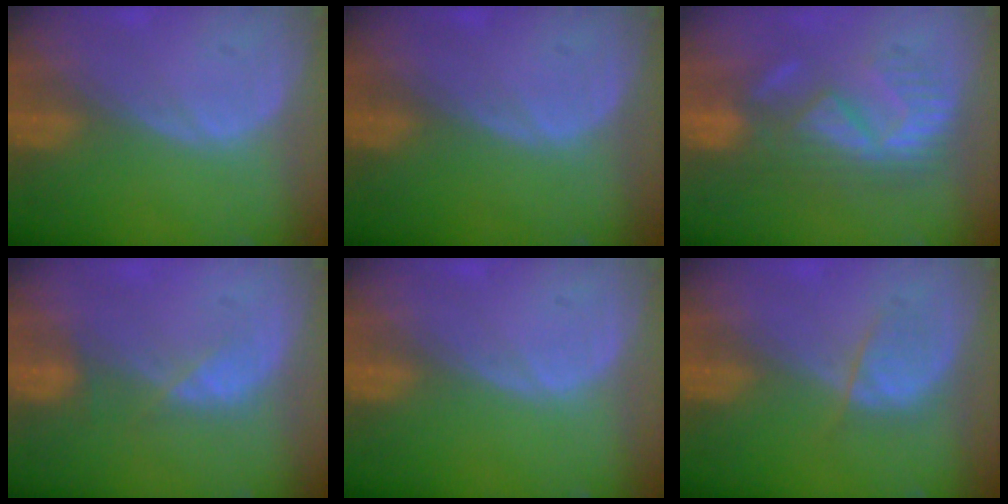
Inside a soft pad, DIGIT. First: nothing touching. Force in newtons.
{"total": 0.0}
{"total": 8.5, "press": 8.3, "slide": 1.8}
{"total": 2.6, "press": 2.5, "slide": 0.8}
{"total": 0.0}
{"total": 2.6, "press": 2.5, "slide": 0.5}